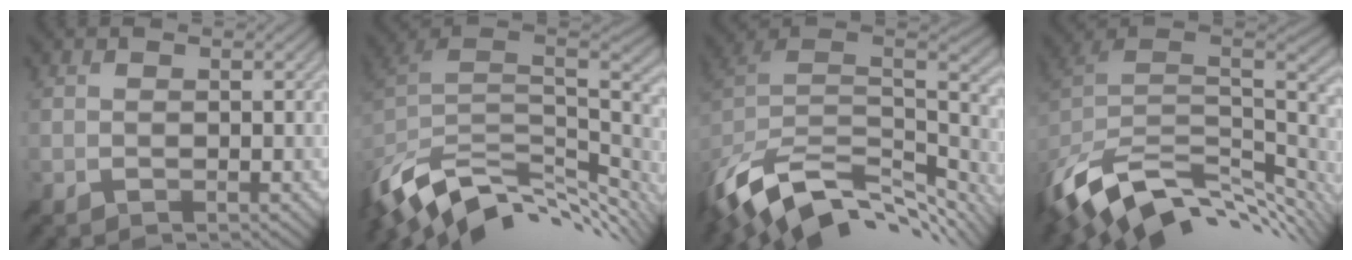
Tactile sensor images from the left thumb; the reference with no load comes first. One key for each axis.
{"total": 13.2, "fx": -6.3, "fy": 6.7, "fz": 9.4, "tx": -0.218, "ty": -0.010, "tz": -0.103}
{"total": 13.6, "fx": -7.3, "fy": 7.5, "fz": 8.7, "tx": -0.205, "ty": -0.025, "tz": -0.110}
{"total": 13.2, "fx": -6.0, "fy": 7.6, "fz": 9.0, "tx": -0.198, "ty": -0.024, "tz": -0.088}